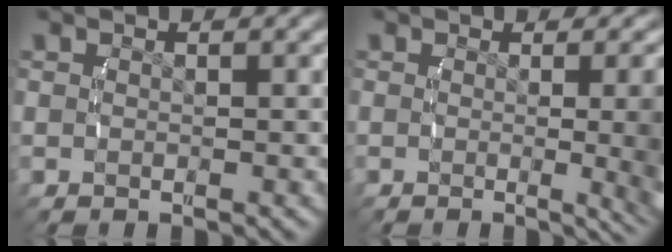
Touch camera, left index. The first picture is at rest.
{"total": 5.8, "force": [-0.5, 1.2, 5.6], "torque": [-0.055, -0.001, -0.012]}